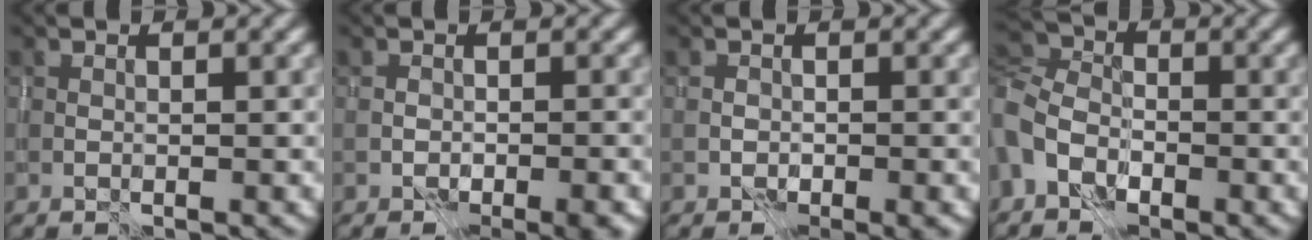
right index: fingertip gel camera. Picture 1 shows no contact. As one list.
[{"total": 2.9, "force": [-1.8, 1.2, 1.9], "torque": [-0.023, -0.007, -0.020]}, {"total": 1.7, "force": [-0.9, 0.9, 1.2], "torque": [-0.021, -0.010, -0.009]}, {"total": 5.9, "force": [-3.1, 4.1, 3.0], "torque": [-0.067, -0.008, -0.063]}]